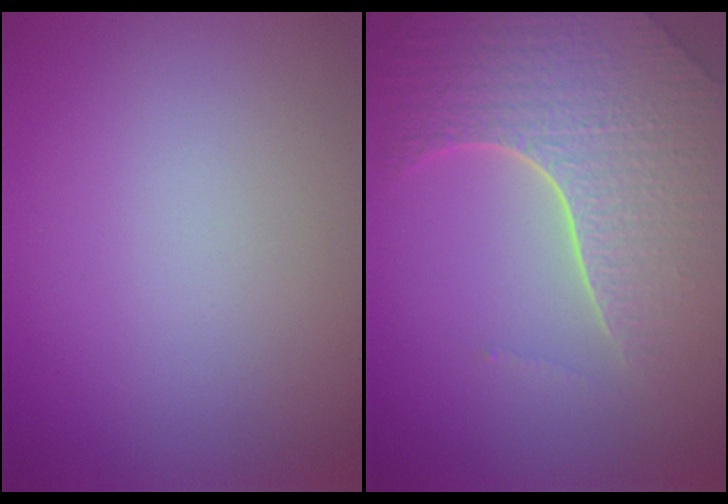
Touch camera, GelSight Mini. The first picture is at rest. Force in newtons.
{"total": 8.1, "press": 5.7, "slide": 5.7}